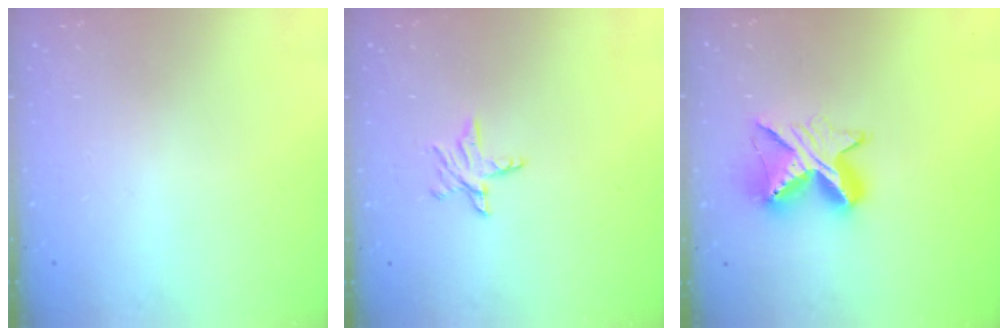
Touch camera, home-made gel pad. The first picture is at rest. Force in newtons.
{"total": 5.7, "press": 5.6, "slide": 0.5}
{"total": 9.8, "press": 9.8, "slide": 0.6}